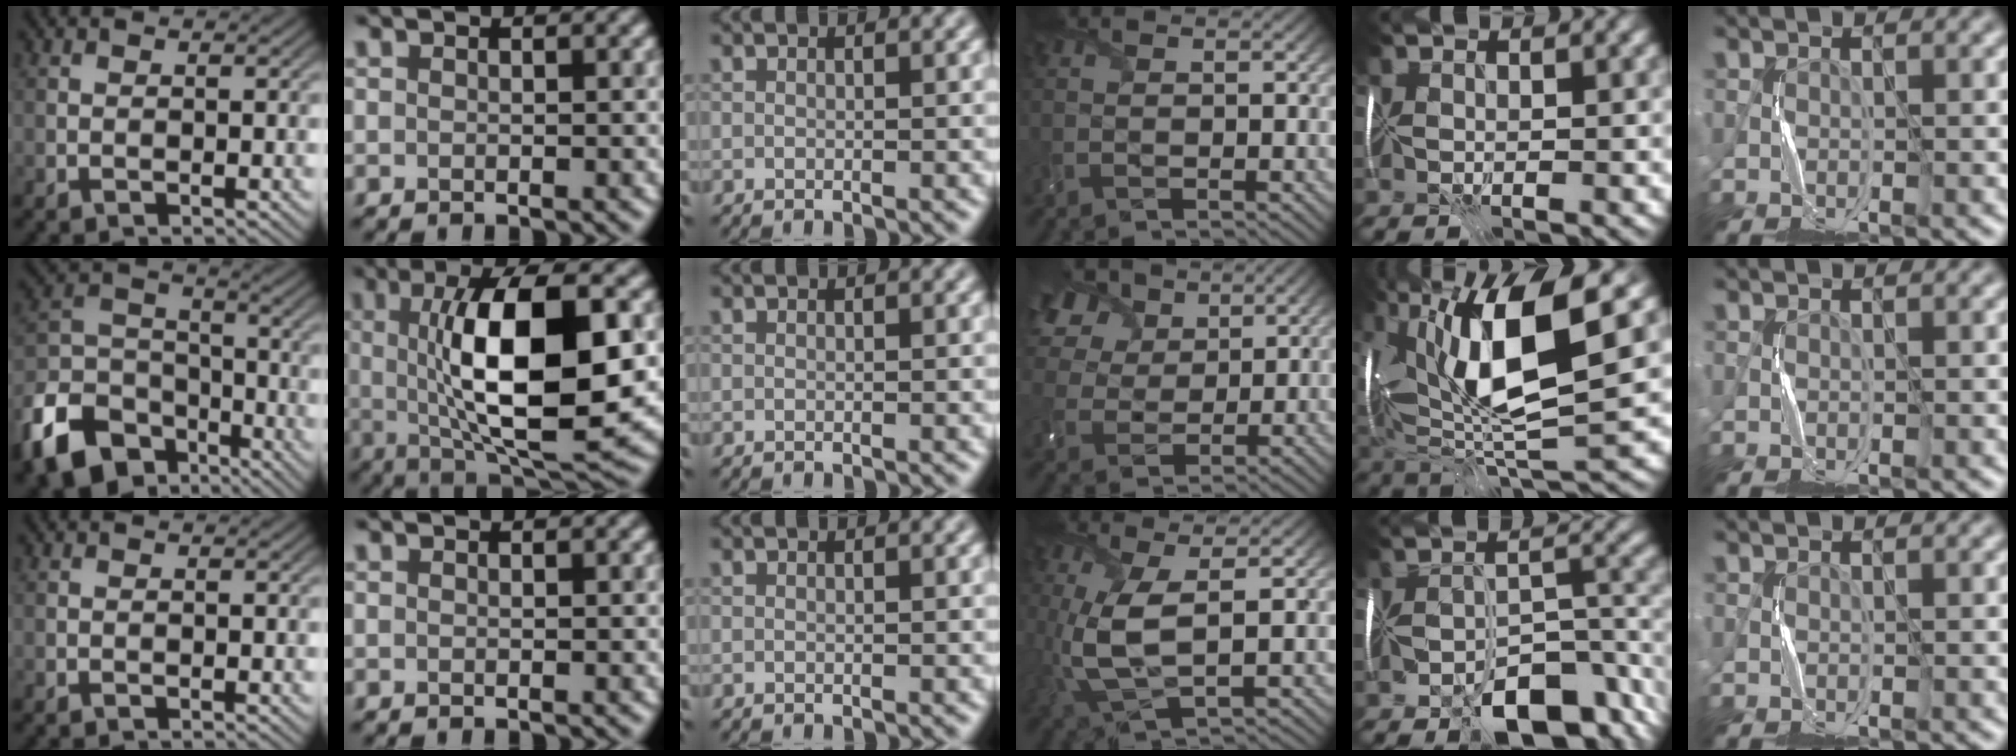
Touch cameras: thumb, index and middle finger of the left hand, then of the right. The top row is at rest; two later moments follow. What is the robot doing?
{"motion": "fold", "object": "plastic wrap"}